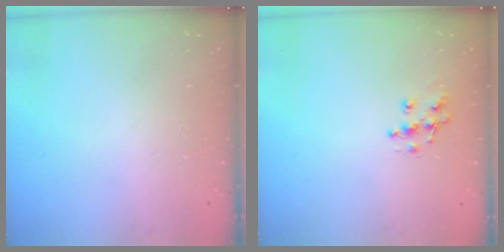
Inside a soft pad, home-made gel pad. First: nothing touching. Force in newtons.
{"total": 8.5, "press": 8.4, "slide": 0.6}